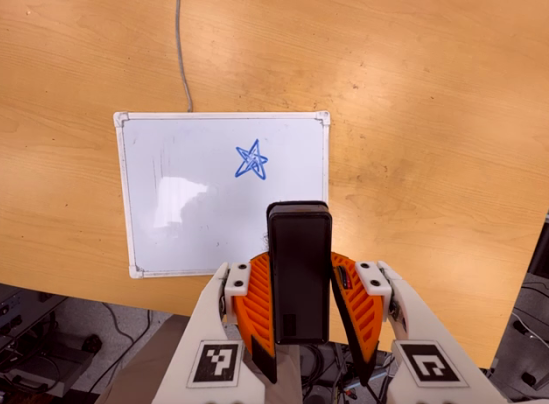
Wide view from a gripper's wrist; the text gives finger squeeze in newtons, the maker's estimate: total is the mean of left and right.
{"total": 4.3, "left": 3.5, "right": 5.2}